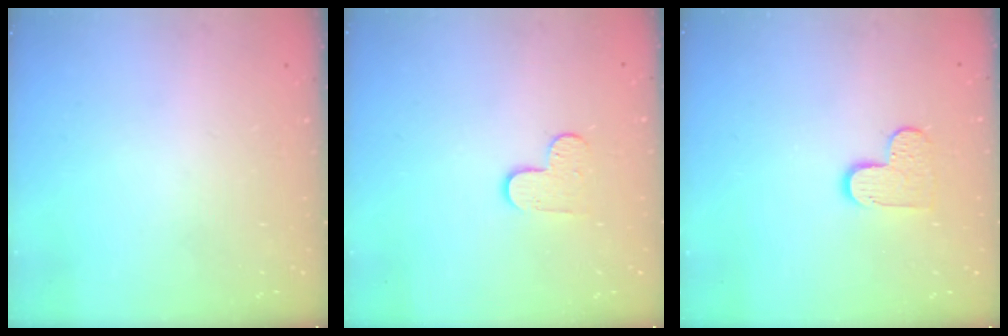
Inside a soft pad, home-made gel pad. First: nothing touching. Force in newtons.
{"total": 6.7, "press": 6.6, "slide": 0.6}
{"total": 7.4, "press": 7.4, "slide": 0.5}